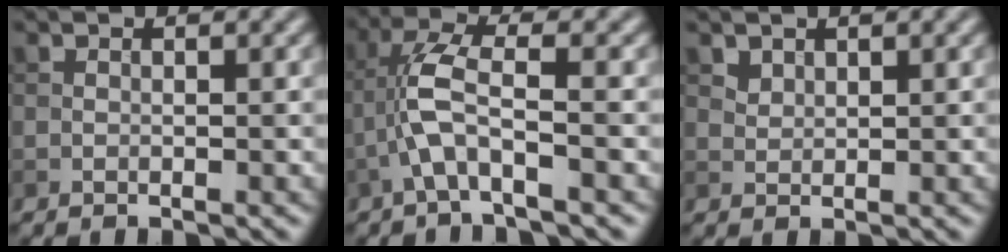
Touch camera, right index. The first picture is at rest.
{"total": 4.3, "force": [-1.6, 1.0, 3.9], "torque": [-0.084, 0.014, -0.038]}
{"total": 1.3, "force": [1.0, 0.8, 0.3], "torque": [-0.010, -0.006, 0.026]}